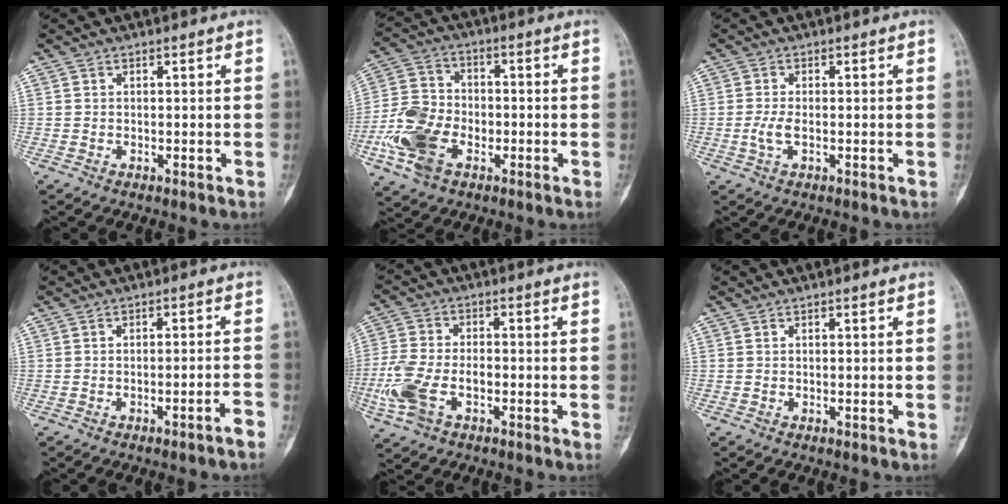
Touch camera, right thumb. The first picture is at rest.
{"total": 13.1, "force": [-4.5, 9.0, 8.4], "torque": [-0.164, 0.017, -0.090]}
{"total": 2.7, "force": [-0.5, 1.2, 2.4], "torque": [-0.062, 0.001, -0.010]}
{"total": 2.9, "force": [-2.1, -0.1, 1.9], "torque": [-0.038, 0.019, -0.027]}
{"total": 11.2, "force": [-3.6, 6.6, 8.3], "torque": [-0.194, 0.018, -0.070]}
{"total": 0.0}